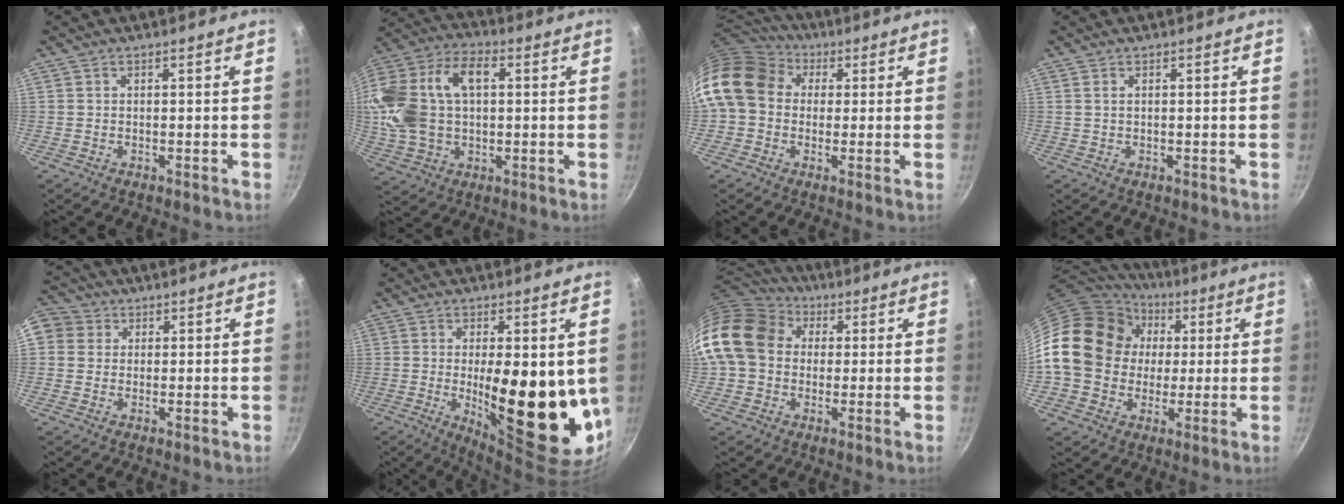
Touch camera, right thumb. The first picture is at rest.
{"total": 20.5, "force": [2.9, 13.5, 15.2], "torque": [-0.299, 0.031, 0.048]}
{"total": 15.8, "force": [3.6, 12.7, 8.7], "torque": [-0.151, 0.028, 0.048]}
{"total": 0.6, "force": [0.3, 0.3, 0.5], "torque": [-0.009, 0.001, 0.004]}
{"total": 8.8, "force": [2.1, 7.9, 3.3], "torque": [-0.052, 0.017, 0.026]}
{"total": 18.6, "force": [-0.3, 6.5, 17.4], "torque": [-0.226, -0.031, 0.006]}
{"total": 17.8, "force": [3.4, 14.3, 9.9], "torque": [-0.175, 0.032, 0.049]}
{"total": 20.6, "force": [2.6, 17.4, 10.8], "torque": [-0.176, 0.029, 0.041]}